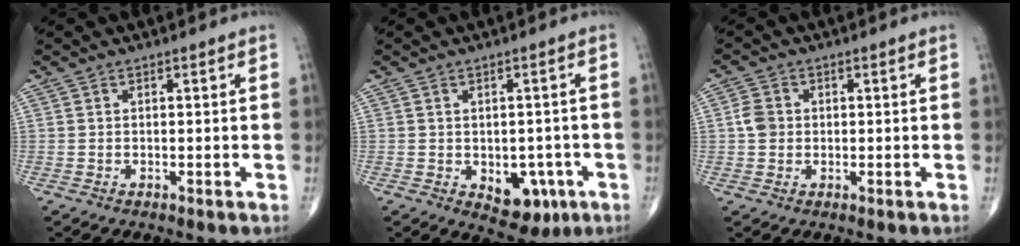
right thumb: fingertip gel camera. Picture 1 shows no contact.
{"total": 7.9, "force": [-2.6, 5.2, 5.4], "torque": [-0.031, 0.010, -0.022]}
{"total": 3.4, "force": [0.1, 2.9, 1.8], "torque": [-0.023, 0.006, -0.002]}